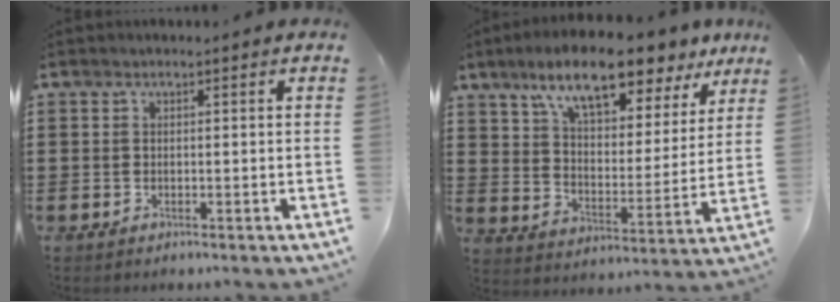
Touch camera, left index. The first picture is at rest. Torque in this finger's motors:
{"motor_torque": [2.14, 0.00, 1.05, 0.21]}